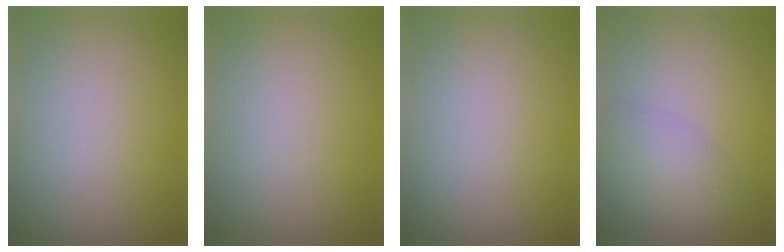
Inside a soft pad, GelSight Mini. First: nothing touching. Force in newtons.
{"total": 0.0}
{"total": 0.0}
{"total": 3.0, "press": 3.0, "slide": 0.2}